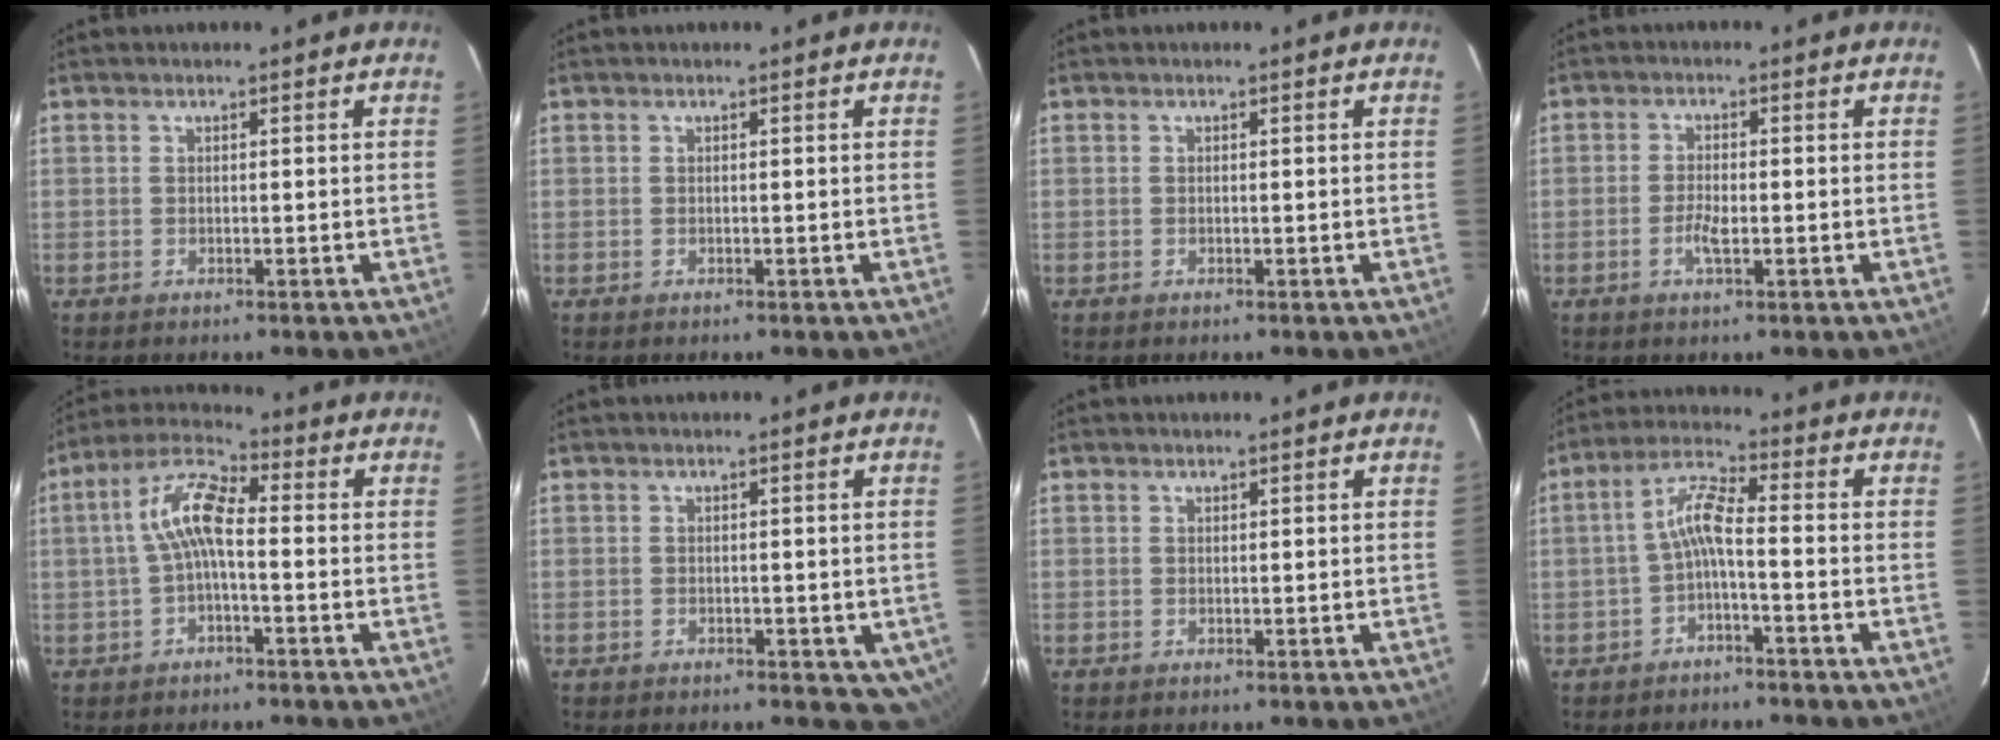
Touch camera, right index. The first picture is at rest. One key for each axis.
{"total": 0.0}
{"total": 0.0}
{"total": 3.2, "fx": -1.0, "fy": 1.1, "fz": 2.9, "tx": -0.061, "ty": -0.001, "tz": -0.019}
{"total": 7.9, "fx": -0.6, "fy": 2.8, "fz": 7.4, "tx": -0.163, "ty": 0.024, "tz": -0.015}
{"total": 4.2, "fx": -1.4, "fy": 3.1, "fz": 2.5, "tx": -0.016, "ty": 0.005, "tz": -0.008}
{"total": 0.0}
{"total": 5.3, "fx": -2.0, "fy": 0.8, "fz": 4.8, "tx": -0.115, "ty": 0.017, "tz": -0.037}